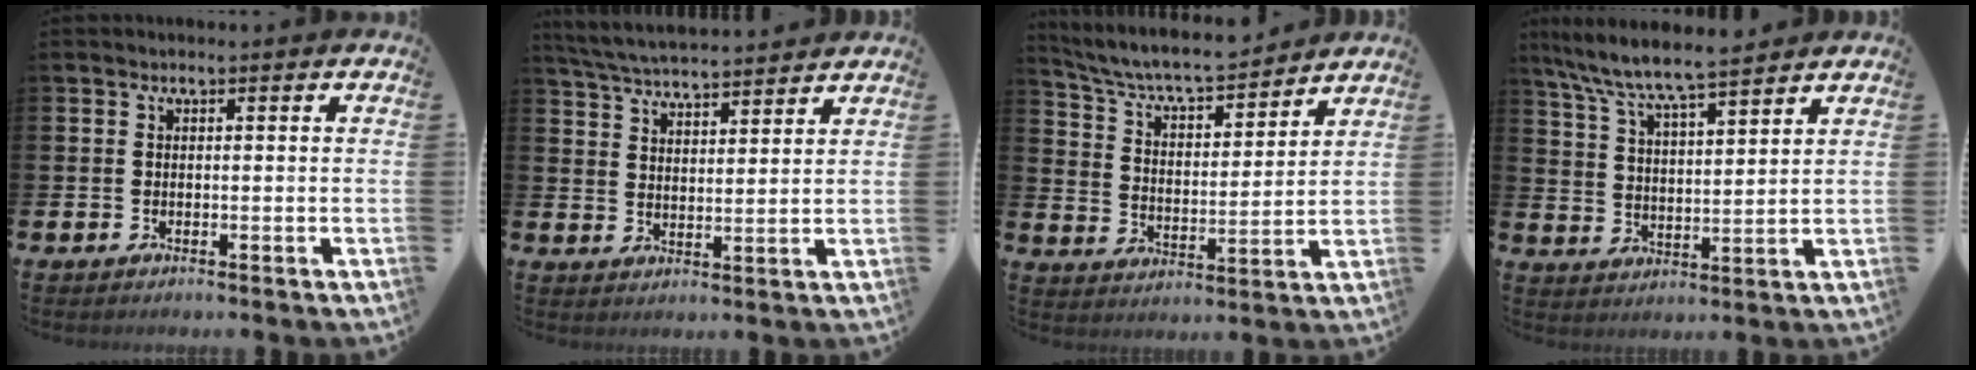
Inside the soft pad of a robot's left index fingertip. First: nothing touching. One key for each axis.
{"total": 5.3, "fx": 5.2, "fy": 0.2, "fz": 0.8, "tx": -0.038, "ty": -0.031, "tz": 0.093}
{"total": 7.2, "fx": 6.7, "fy": 1.3, "fz": 2.3, "tx": -0.073, "ty": -0.051, "tz": 0.112}
{"total": 7.7, "fx": 7.2, "fy": 0.4, "fz": 2.5, "tx": -0.074, "ty": -0.043, "tz": 0.127}